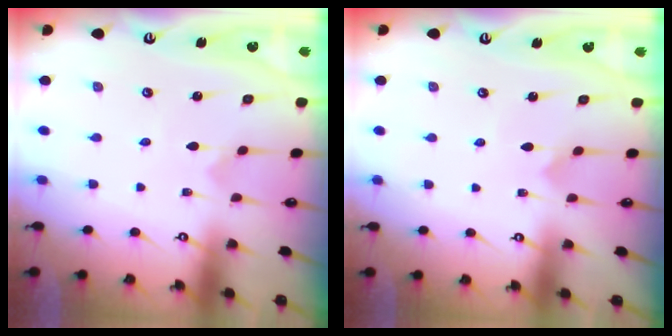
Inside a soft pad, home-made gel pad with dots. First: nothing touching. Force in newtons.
{"total": 3.5, "press": 3.5, "slide": 0.3}